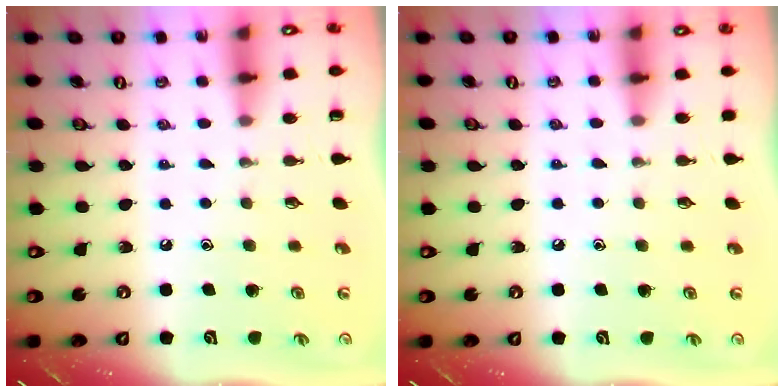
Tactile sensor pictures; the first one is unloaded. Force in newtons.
{"total": 3.0, "press": 2.9, "slide": 0.5}